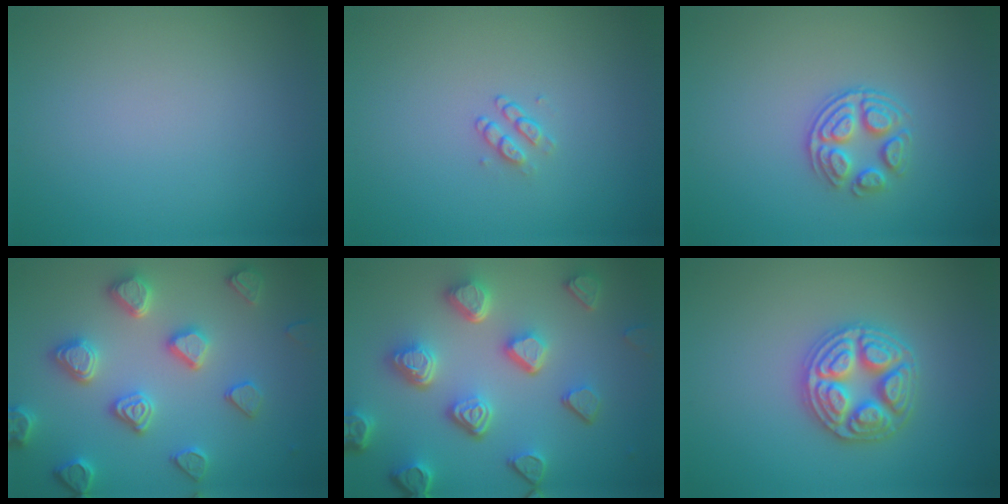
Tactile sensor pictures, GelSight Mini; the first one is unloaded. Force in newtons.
{"total": 1.1, "press": 0.8, "slide": 0.7}
{"total": 3.1, "press": 2.6, "slide": 1.8}
{"total": 4.6, "press": 4.5, "slide": 1.0}
{"total": 6.8, "press": 5.3, "slide": 4.2}
{"total": 4.9, "press": 4.8, "slide": 0.6}